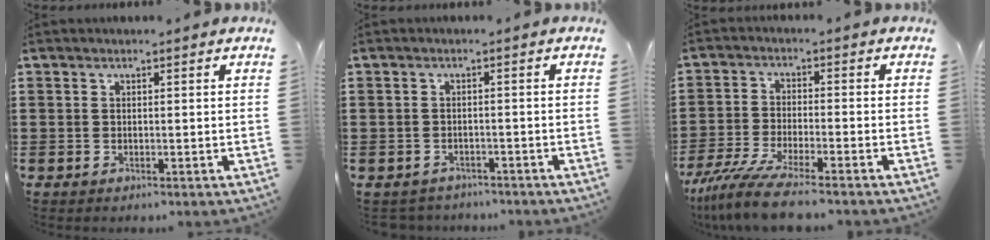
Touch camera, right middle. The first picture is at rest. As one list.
[{"total": 1.6, "force": [-1.6, 0.4, -0.2], "torque": [-0.004, 0.000, -0.037]}, {"total": 7.4, "force": [-6.2, 0.2, 4.0], "torque": [-0.100, -0.017, -0.124]}]